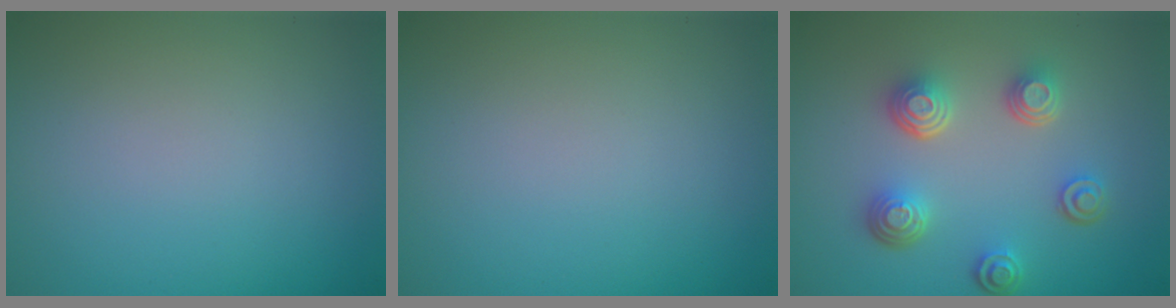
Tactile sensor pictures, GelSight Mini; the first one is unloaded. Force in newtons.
{"total": 0.0}
{"total": 4.6, "press": 3.5, "slide": 2.9}